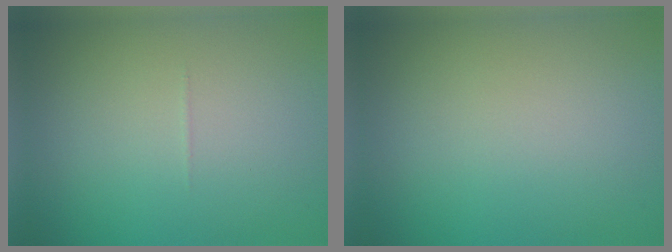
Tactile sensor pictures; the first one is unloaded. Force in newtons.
{"total": 0.0}